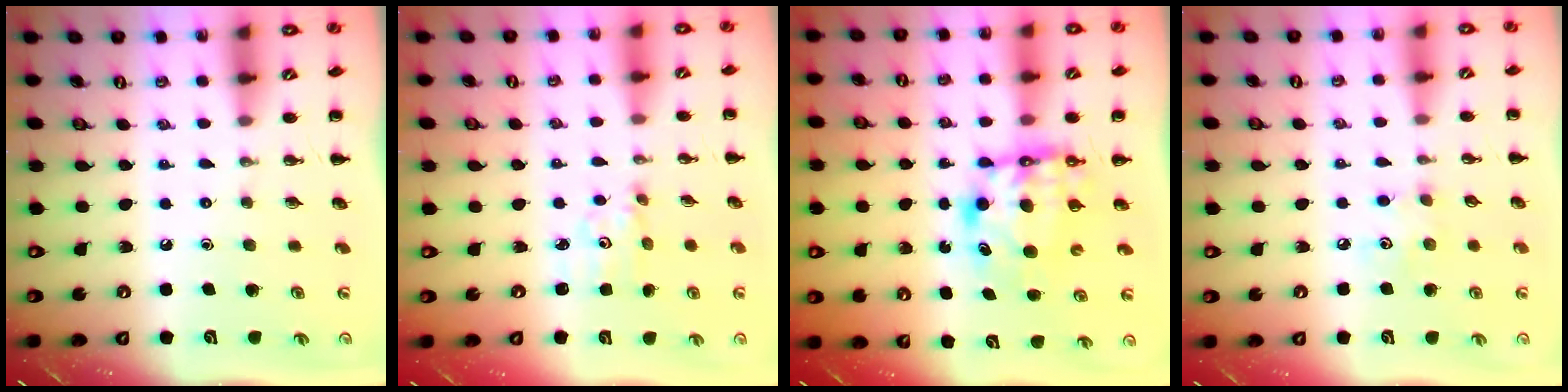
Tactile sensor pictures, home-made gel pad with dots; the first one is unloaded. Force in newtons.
{"total": 2.5, "press": 2.4, "slide": 0.4}
{"total": 7.6, "press": 7.4, "slide": 1.4}
{"total": 3.7, "press": 3.5, "slide": 0.9}